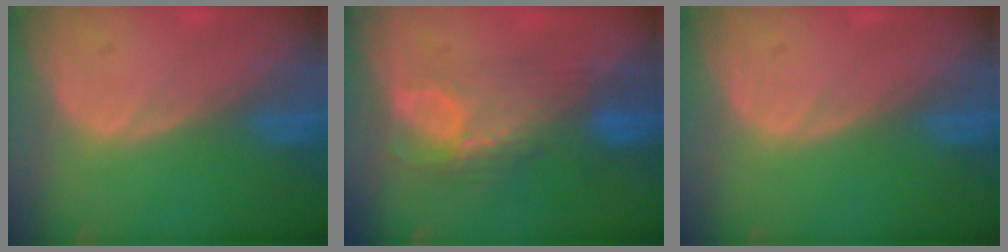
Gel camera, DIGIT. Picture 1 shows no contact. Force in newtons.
{"total": 7.5, "press": 7.0, "slide": 2.7}
{"total": 0.0}